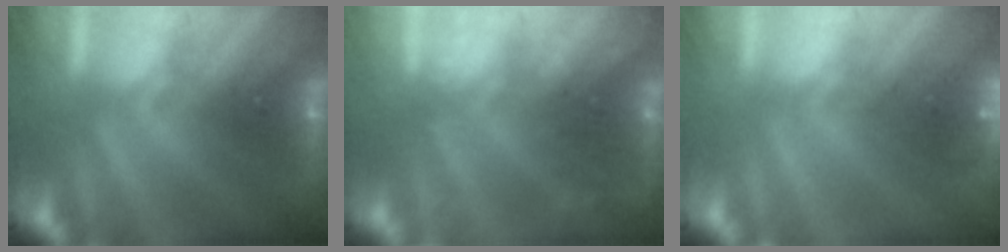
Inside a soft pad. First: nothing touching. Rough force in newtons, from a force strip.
{"total": 6.8}
{"total": 4.5}